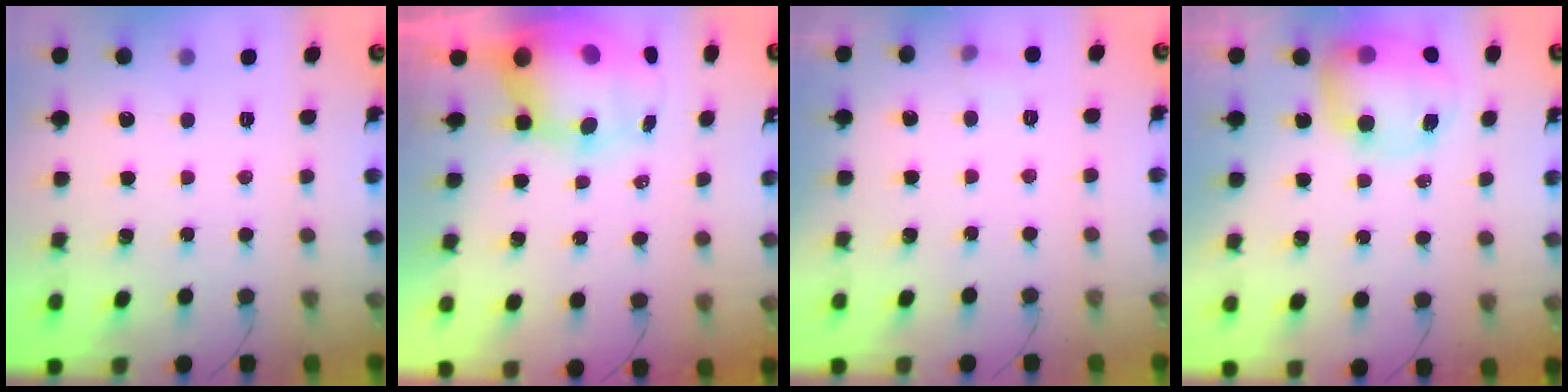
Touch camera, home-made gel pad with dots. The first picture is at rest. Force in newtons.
{"total": 13.5, "press": 13.1, "slide": 3.4}
{"total": 4.0, "press": 3.8, "slide": 1.2}
{"total": 11.3, "press": 11.0, "slide": 2.8}